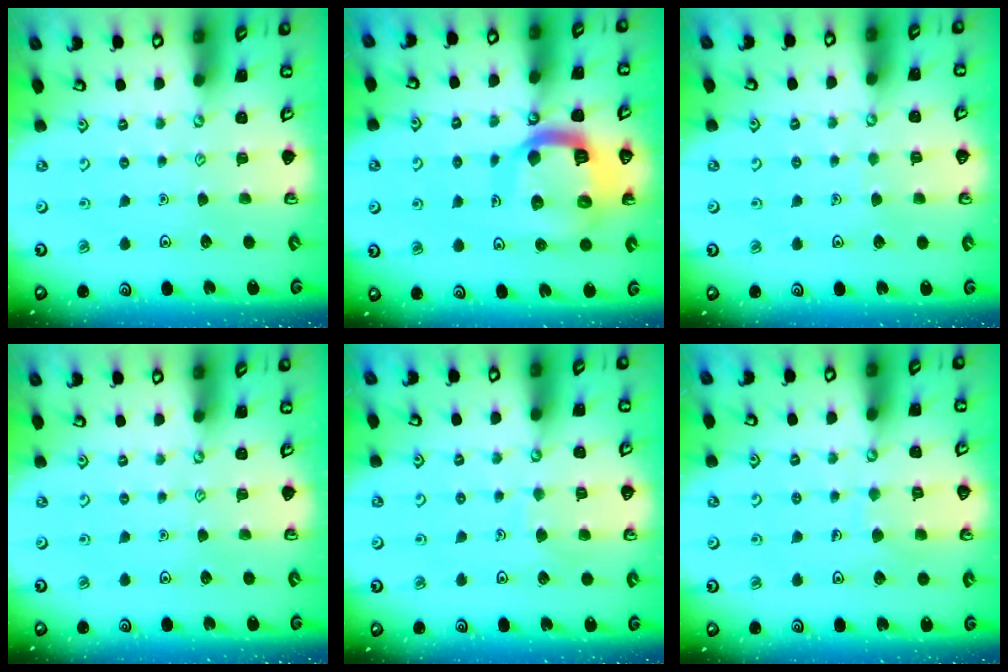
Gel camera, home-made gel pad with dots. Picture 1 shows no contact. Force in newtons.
{"total": 15.8, "press": 15.7, "slide": 1.9}
{"total": 2.4, "press": 2.4, "slide": 0.2}
{"total": 0.0}
{"total": 5.3, "press": 5.2, "slide": 0.2}
{"total": 5.1, "press": 5.1, "slide": 0.5}